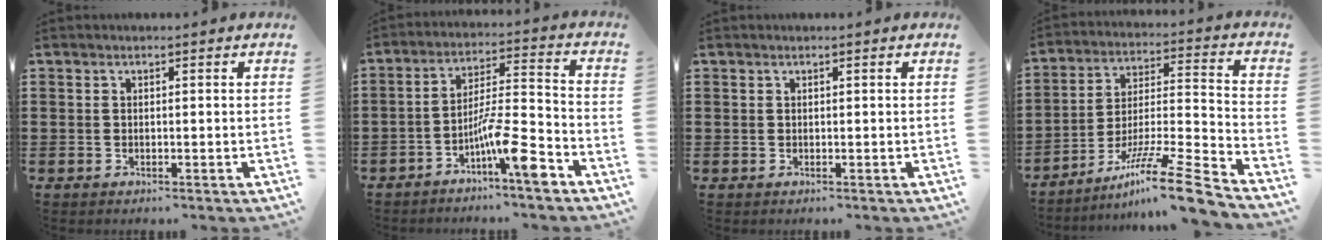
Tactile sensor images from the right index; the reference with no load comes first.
{"total": 10.5, "force": [-6.2, 1.7, 8.3], "torque": [-0.152, -0.001, -0.117]}
{"total": 0.0}
{"total": 13.1, "force": [-10.0, 0.3, 8.4], "torque": [-0.133, 0.021, -0.187]}